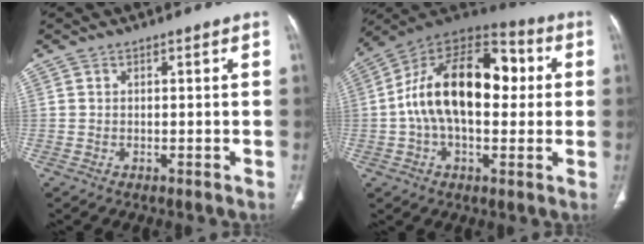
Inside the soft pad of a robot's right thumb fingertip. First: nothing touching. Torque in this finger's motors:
{"motor_torque": [2.45, 2.56, 1.93, -0.66, 0.24]}